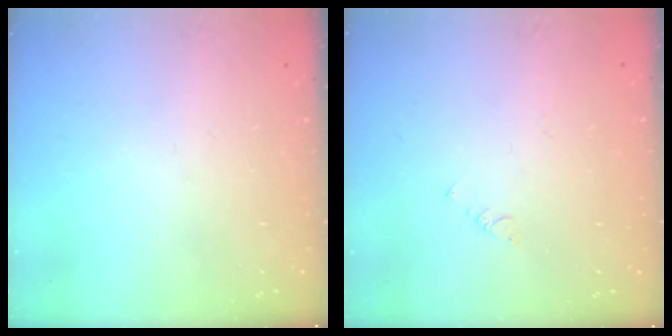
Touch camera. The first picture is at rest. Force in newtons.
{"total": 1.0, "press": 0.9, "slide": 0.3}